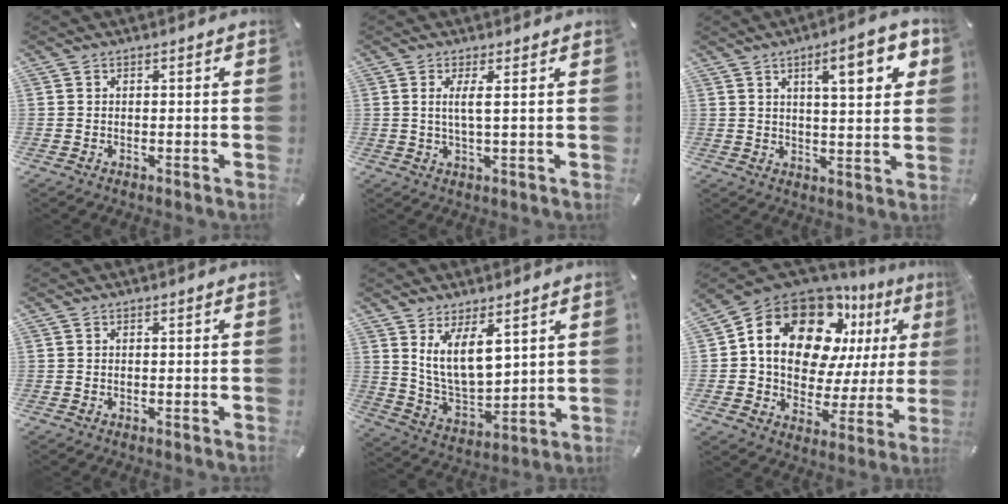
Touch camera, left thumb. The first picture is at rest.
{"total": 4.2, "force": [0.9, 0.5, 4.0], "torque": [-0.081, -0.003, 0.013]}
{"total": 11.3, "force": [5.2, 3.2, 9.5], "torque": [-0.134, -0.017, 0.078]}
{"total": 0.0}
{"total": 11.4, "force": [6.3, 5.8, 7.6], "torque": [-0.158, -0.034, 0.115]}
{"total": 19.9, "force": [9.7, 12.8, 11.9], "torque": [-0.208, -0.068, 0.164]}